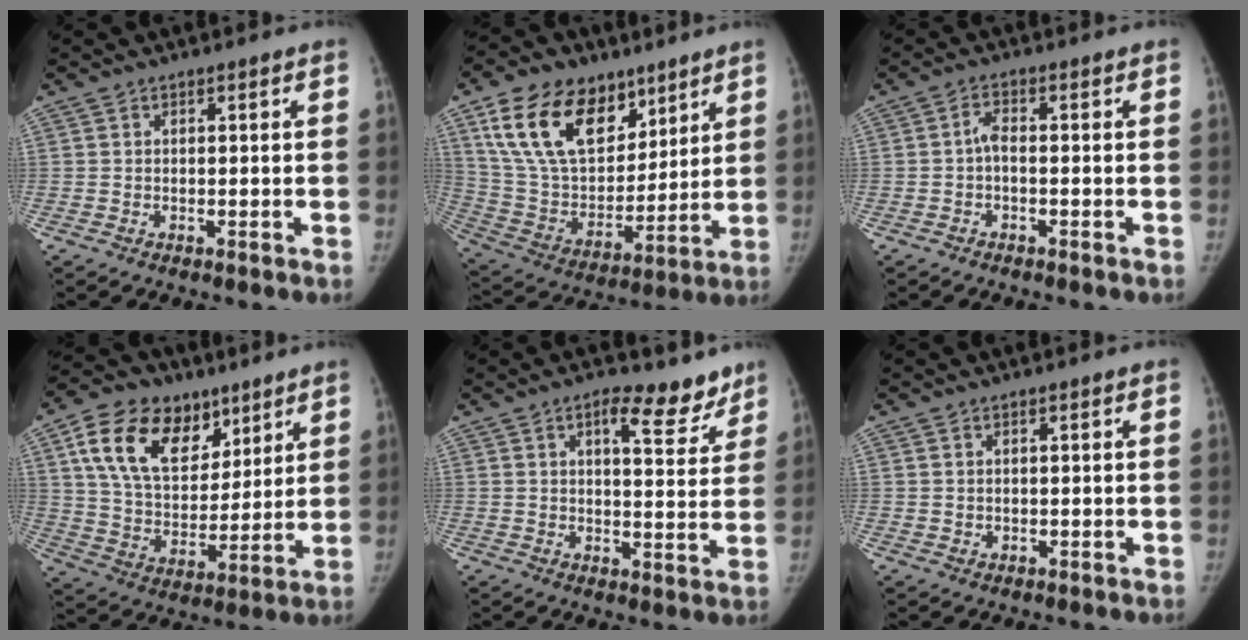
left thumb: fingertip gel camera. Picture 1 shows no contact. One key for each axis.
{"total": 22.6, "fx": 12.5, "fy": 13.7, "fz": 12.9, "tx": -0.205, "ty": -0.038, "tz": 0.234}
{"total": 2.1, "fx": -0.5, "fy": 0.8, "fz": 1.9, "tx": -0.037, "ty": 0.008, "tz": -0.013}
{"total": 19.9, "fx": 10.1, "fy": 12.8, "fz": 11.4, "tx": -0.170, "ty": -0.027, "tz": 0.180}
{"total": 9.4, "fx": 6.4, "fy": 4.0, "fz": 5.6, "tx": -0.043, "ty": -0.036, "tz": 0.088}
{"total": 1.0, "fx": 0.6, "fy": 0.8, "fz": 0.3, "tx": 0.000, "ty": -0.004, "tz": 0.011}